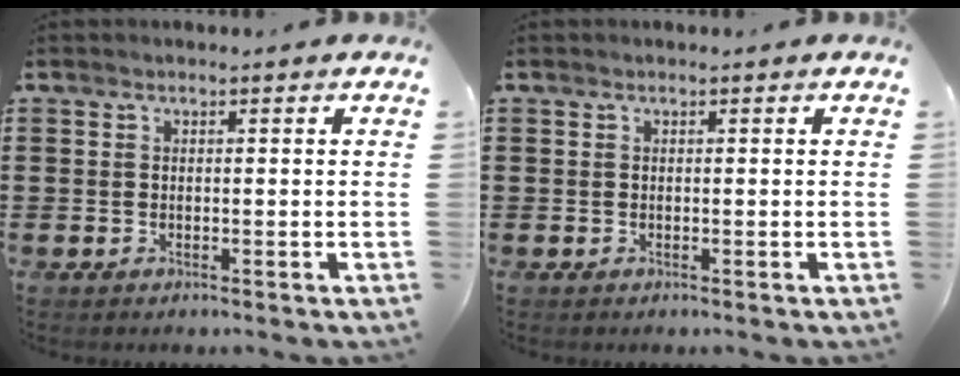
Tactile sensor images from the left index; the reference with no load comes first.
{"total": 0.0}